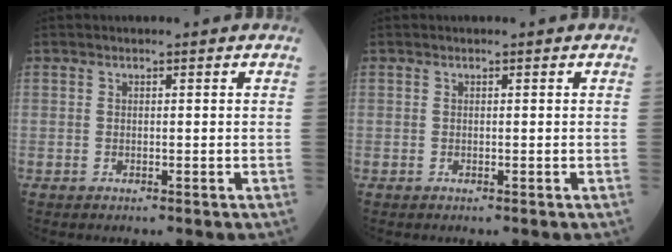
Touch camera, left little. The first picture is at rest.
{"total": 0.0}